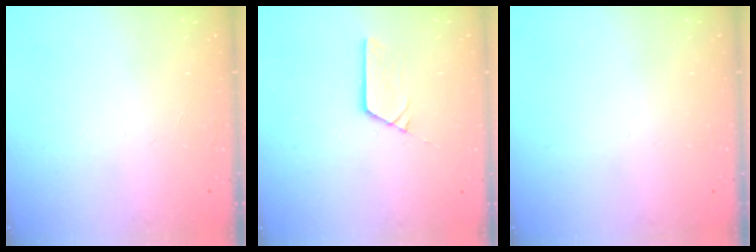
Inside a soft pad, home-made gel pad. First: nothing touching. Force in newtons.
{"total": 3.8, "press": 3.8, "slide": 0.4}
{"total": 0.0}